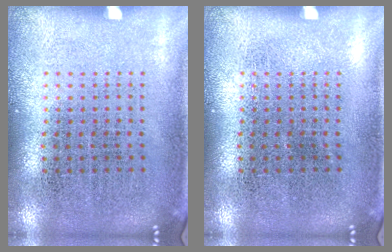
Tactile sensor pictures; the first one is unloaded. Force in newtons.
{"total": 0.0}